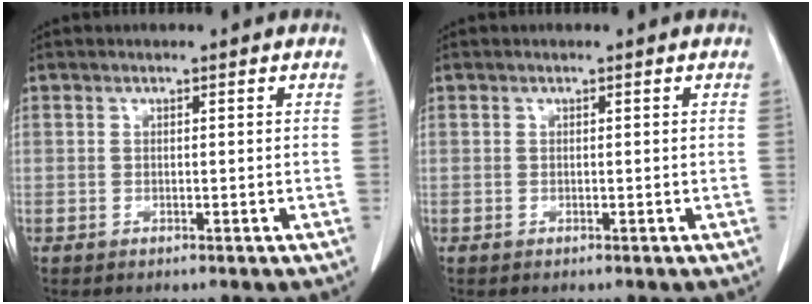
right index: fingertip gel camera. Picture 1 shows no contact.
{"total": 0.0}